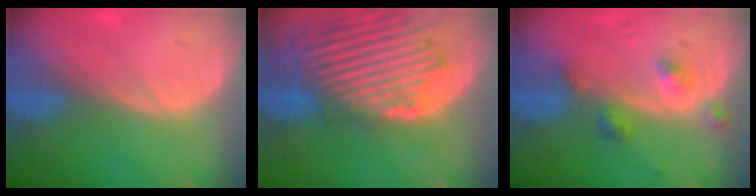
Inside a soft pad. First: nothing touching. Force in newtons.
{"total": 13.4, "press": 11.6, "slide": 6.6}
{"total": 4.5, "press": 4.0, "slide": 1.9}